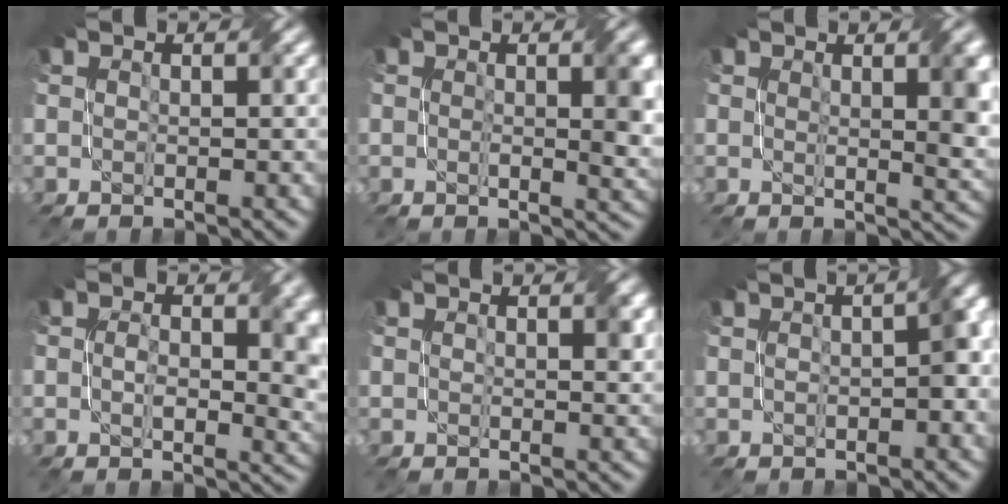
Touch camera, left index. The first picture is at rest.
{"total": 4.1, "force": [0.4, 1.1, 3.9], "torque": [-0.052, 0.001, 0.008]}
{"total": 4.5, "force": [1.4, 1.2, 4.1], "torque": [-0.047, 0.000, 0.023]}
{"total": 6.3, "force": [0.0, 3.3, 5.3], "torque": [-0.071, -0.003, -0.002]}
{"total": 1.2, "force": [0.6, 0.3, 1.0], "torque": [-0.008, -0.001, 0.010]}
{"total": 3.3, "force": [-0.1, 1.0, 3.2], "torque": [-0.045, 0.012, 0.000]}